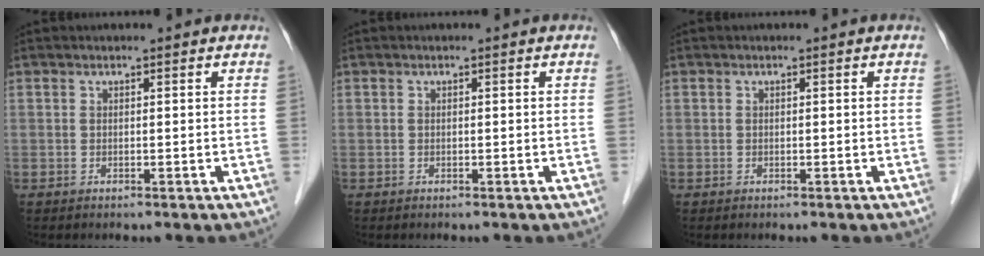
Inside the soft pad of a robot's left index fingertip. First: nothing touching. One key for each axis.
{"total": 0.0}
{"total": 0.0}